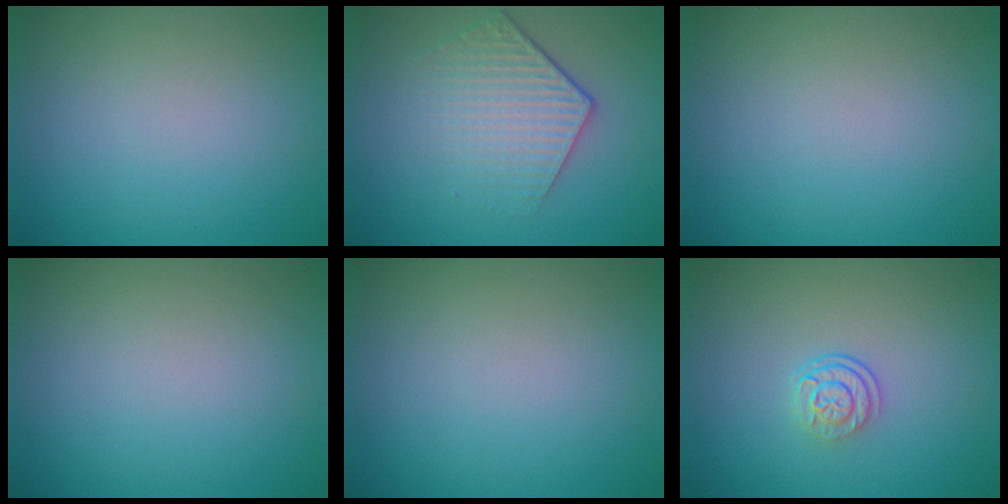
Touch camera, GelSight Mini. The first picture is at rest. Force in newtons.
{"total": 4.4, "press": 3.2, "slide": 3.0}
{"total": 0.0}
{"total": 0.0}
{"total": 0.0}
{"total": 2.4, "press": 1.8, "slide": 1.6}